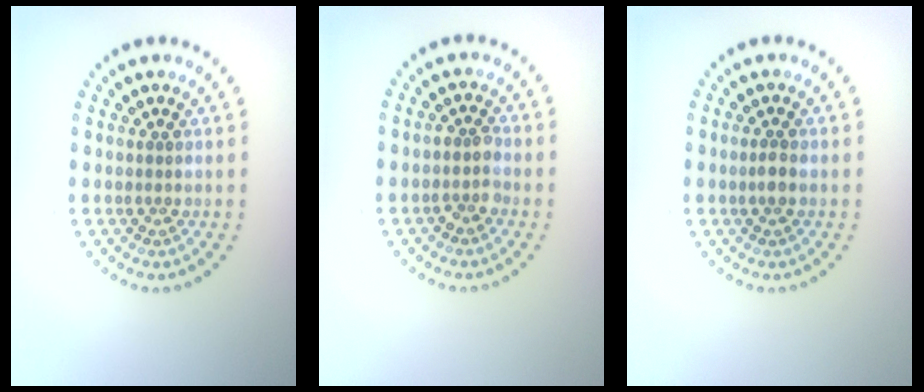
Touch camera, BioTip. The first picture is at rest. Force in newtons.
{"total": 1.8, "press": 1.6, "slide": 0.7}
{"total": 1.2, "press": 1.0, "slide": 0.5}